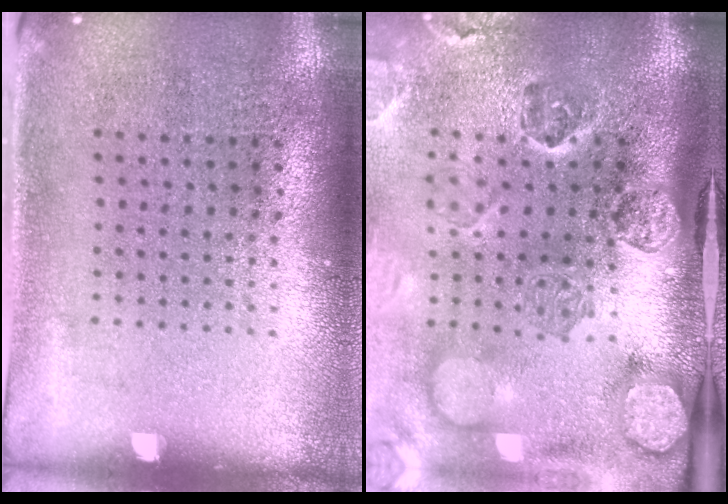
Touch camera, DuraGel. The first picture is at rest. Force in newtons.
{"total": 4.9, "press": 3.6, "slide": 3.4}